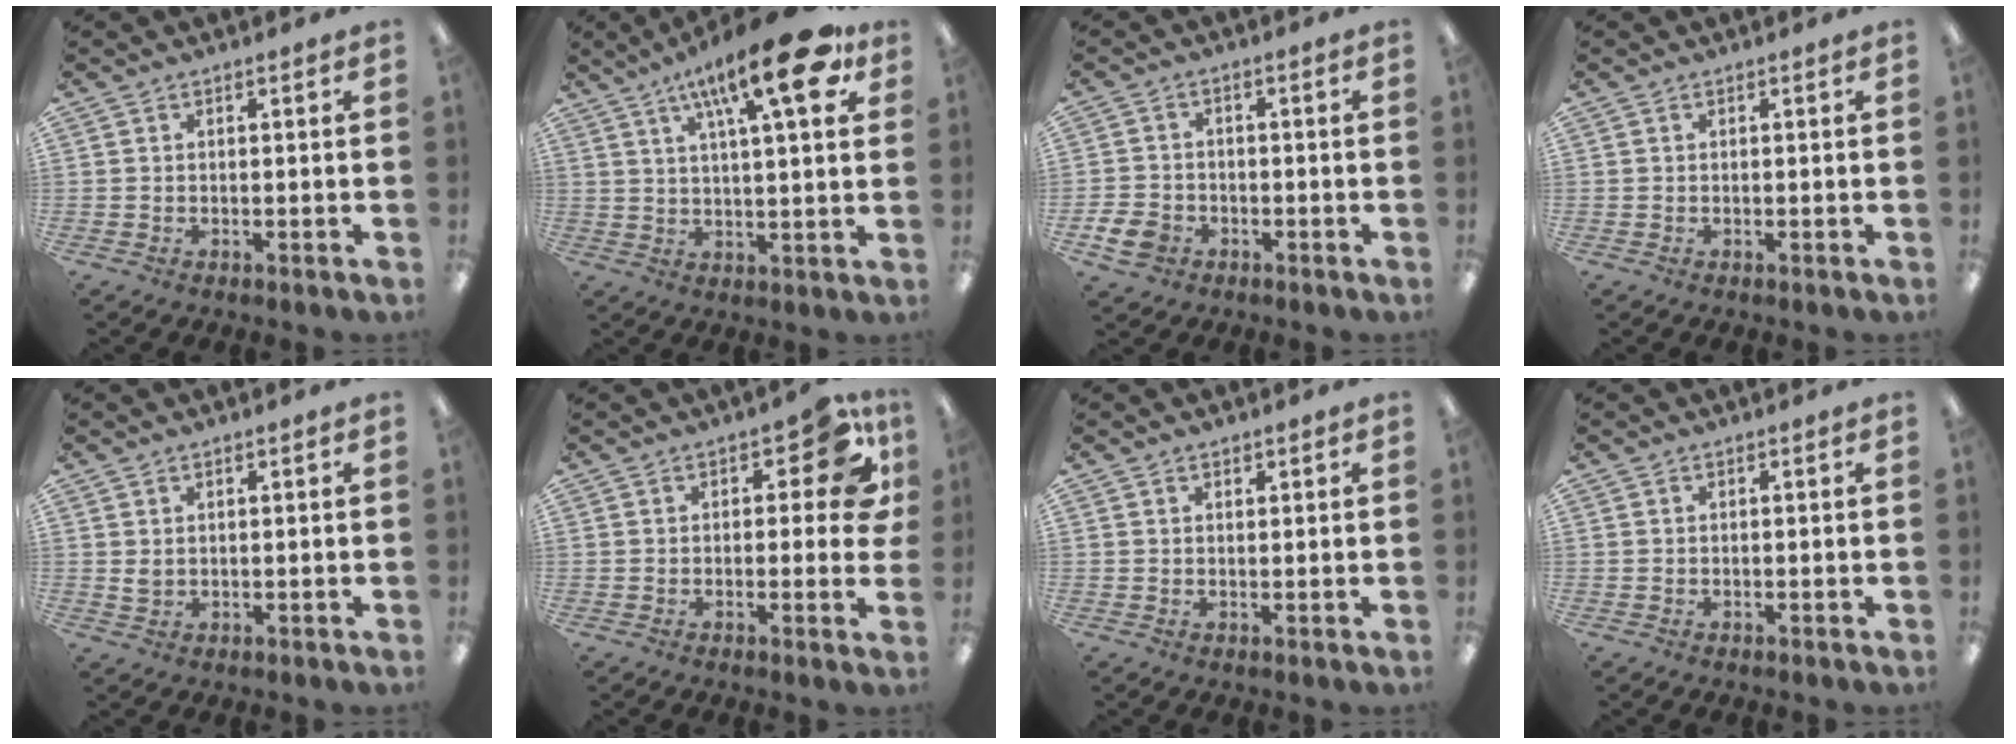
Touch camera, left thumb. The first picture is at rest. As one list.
[{"total": 19.2, "force": [10.2, 5.3, 15.4], "torque": [-0.234, -0.039, 0.151]}, {"total": 5.6, "force": [-2.9, 4.1, 2.5], "torque": [-0.056, 0.013, -0.052]}, {"total": 0.0}, {"total": 1.6, "force": [0.8, 1.0, 0.9], "torque": [-0.020, 0.003, 0.014]}, {"total": 8.6, "force": [3.3, 4.1, 6.9], "torque": [-0.077, -0.009, 0.053]}, {"total": 1.0, "force": [0.9, 0.5, 0.2], "torque": [0.004, -0.002, 0.016]}, {"total": 0.0}]